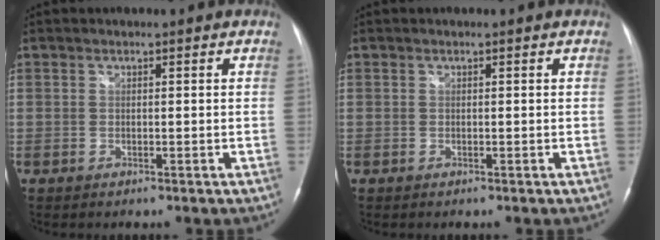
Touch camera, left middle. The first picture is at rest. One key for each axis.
{"total": 0.0}